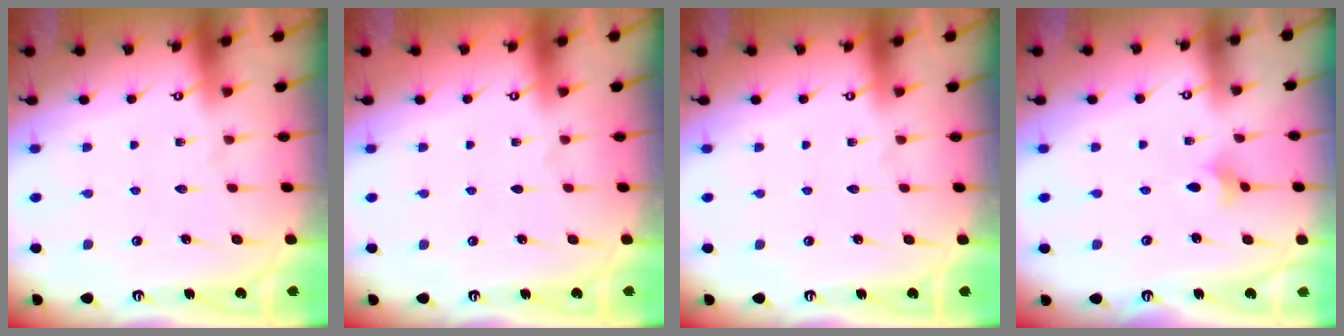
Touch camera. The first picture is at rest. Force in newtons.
{"total": 0.0}
{"total": 0.0}
{"total": 2.0, "press": 2.0, "slide": 0.4}